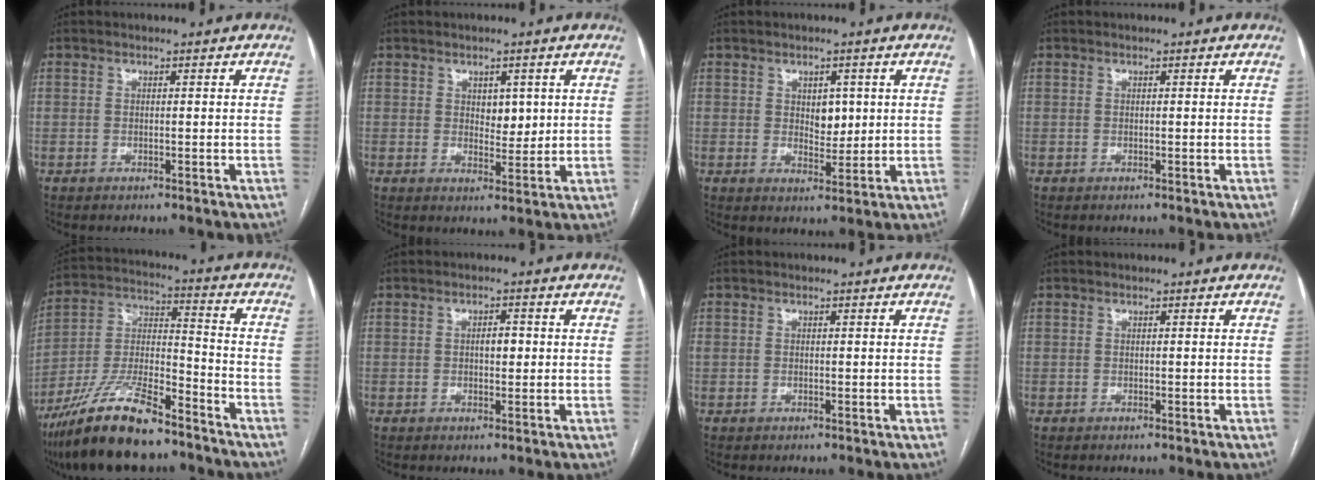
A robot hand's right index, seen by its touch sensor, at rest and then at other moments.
{"total": 3.3, "force": [1.0, 2.1, 2.4], "torque": [-0.029, -0.005, 0.018]}
{"total": 3.6, "force": [0.9, 2.3, 2.7], "torque": [-0.034, -0.003, 0.019]}
{"total": 0.0}
{"total": 17.1, "force": [-13.0, 3.7, 10.5], "torque": [-0.221, -0.010, -0.237]}
{"total": 2.2, "force": [0.1, 1.1, 1.9], "torque": [-0.028, 0.004, 0.000]}
{"total": 0.8, "force": [0.0, 0.6, 0.6], "torque": [-0.027, 0.010, 0.008]}
{"total": 0.0}